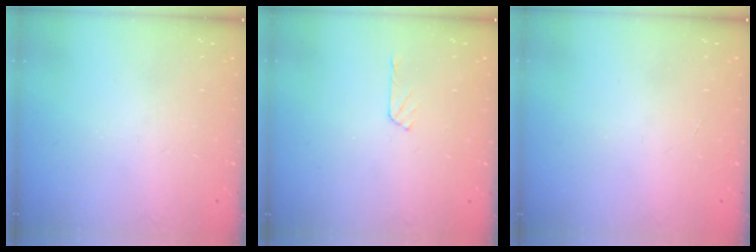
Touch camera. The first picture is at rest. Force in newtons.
{"total": 4.2, "press": 4.1, "slide": 0.4}
{"total": 0.0}